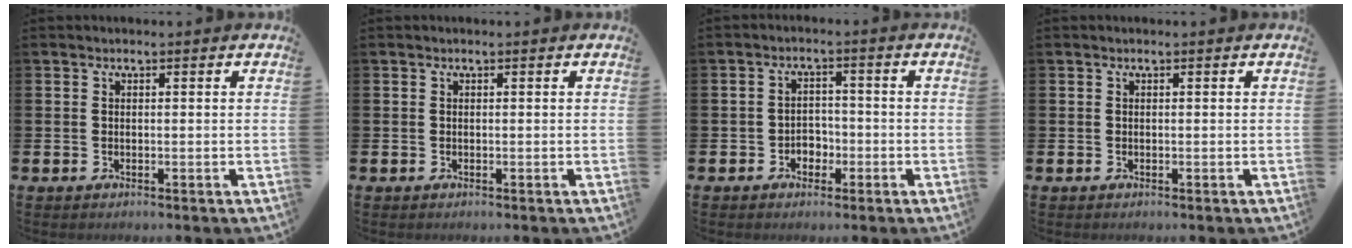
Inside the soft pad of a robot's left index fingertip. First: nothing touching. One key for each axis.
{"total": 0.0}
{"total": 2.6, "fx": -1.4, "fy": 2.0, "fz": 0.8, "tx": -0.019, "ty": 0.007, "tz": -0.034}
{"total": 0.0}